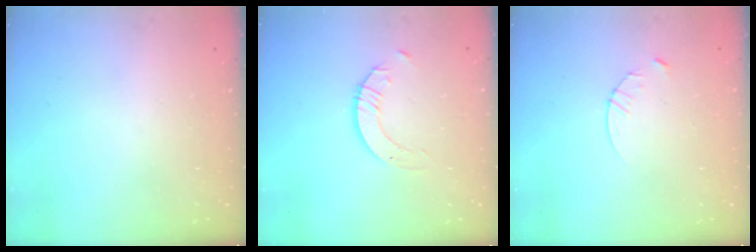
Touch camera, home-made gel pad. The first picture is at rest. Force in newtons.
{"total": 2.1, "press": 2.1, "slide": 0.2}
{"total": 3.4, "press": 3.4, "slide": 0.4}